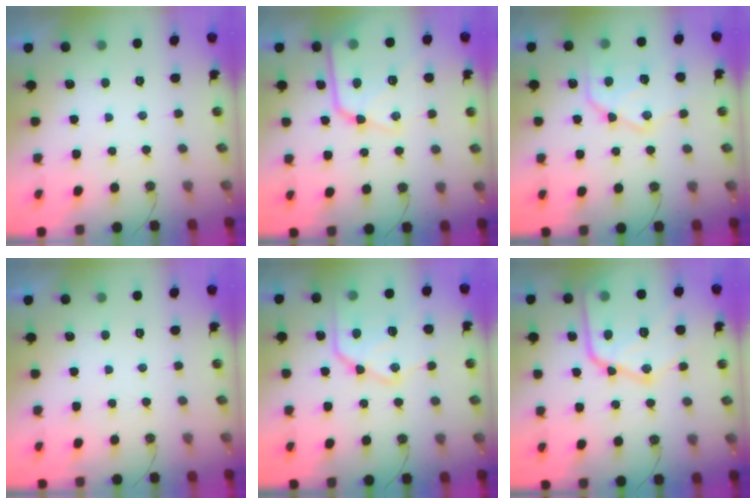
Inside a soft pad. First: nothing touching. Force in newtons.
{"total": 17.6, "press": 17.5, "slide": 1.6}
{"total": 16.7, "press": 16.6, "slide": 1.3}
{"total": 0.0}
{"total": 20.0, "press": 19.9, "slide": 1.7}
{"total": 23.3, "press": 23.2, "slide": 2.4}